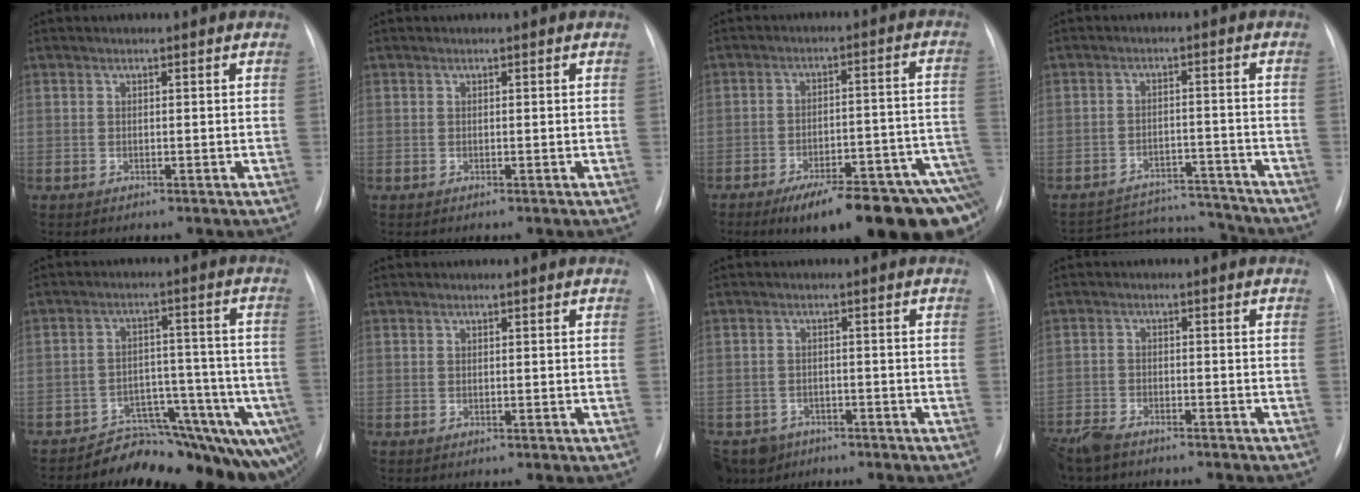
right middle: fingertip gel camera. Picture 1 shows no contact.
{"total": 0.0}
{"total": 20.9, "force": [-14.3, 4.2, 14.6], "torque": [-0.102, 0.025, -0.191]}
{"total": 12.2, "force": [-12.1, 1.9, 0.4], "torque": [-0.007, 0.015, -0.168]}
{"total": 13.6, "force": [-11.9, 5.5, 3.8], "torque": [-0.006, 0.055, -0.153]}
{"total": 0.0}
{"total": 6.1, "force": [-4.7, 3.9, 0.5], "torque": [-0.006, 0.002, -0.074]}
{"total": 8.4, "force": [-7.3, 2.4, 3.3], "torque": [-0.056, -0.012, -0.115]}